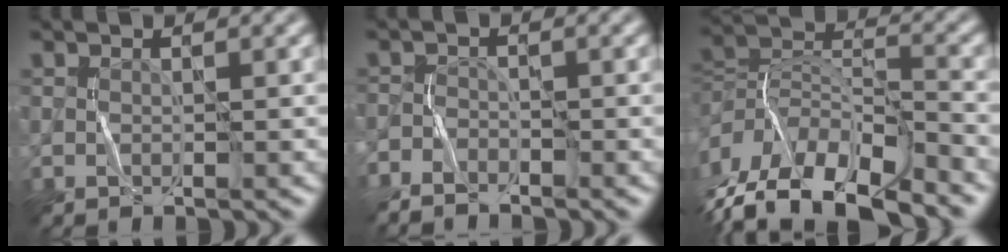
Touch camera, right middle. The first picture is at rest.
{"total": 2.3, "force": [-2.2, 0.3, 0.4], "torque": [-0.015, -0.001, -0.051]}
{"total": 11.7, "force": [-7.8, 4.7, 7.3], "torque": [-0.145, 0.003, -0.138]}